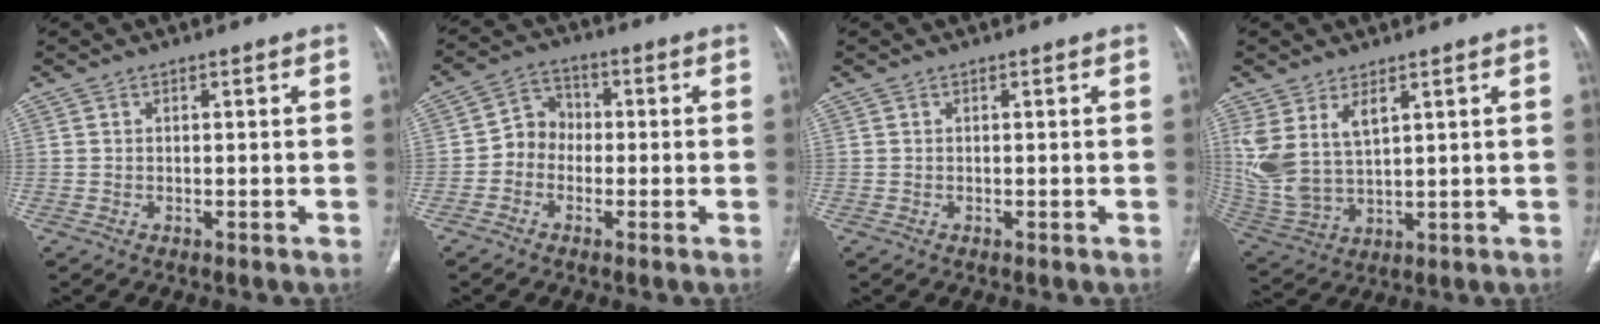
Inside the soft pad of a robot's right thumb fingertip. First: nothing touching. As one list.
[{"total": 5.4, "force": [-1.3, 4.7, 2.3], "torque": [-0.014, 0.025, -0.040]}, {"total": 0.0}, {"total": 11.1, "force": [4.6, 5.8, 8.2], "torque": [-0.179, -0.019, 0.111]}]